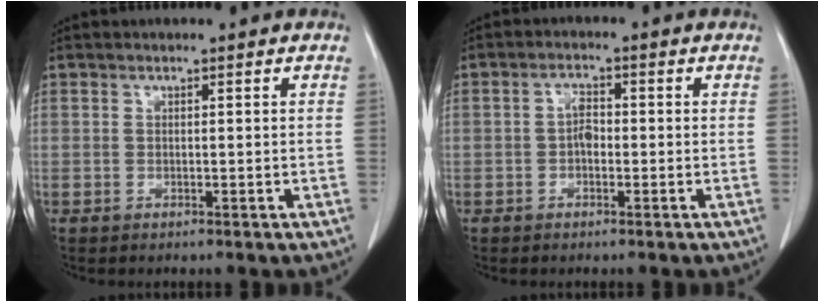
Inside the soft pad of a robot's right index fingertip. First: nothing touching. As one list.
[{"total": 2.4, "force": [-0.5, 1.3, 1.9], "torque": [-0.031, 0.006, -0.011]}]